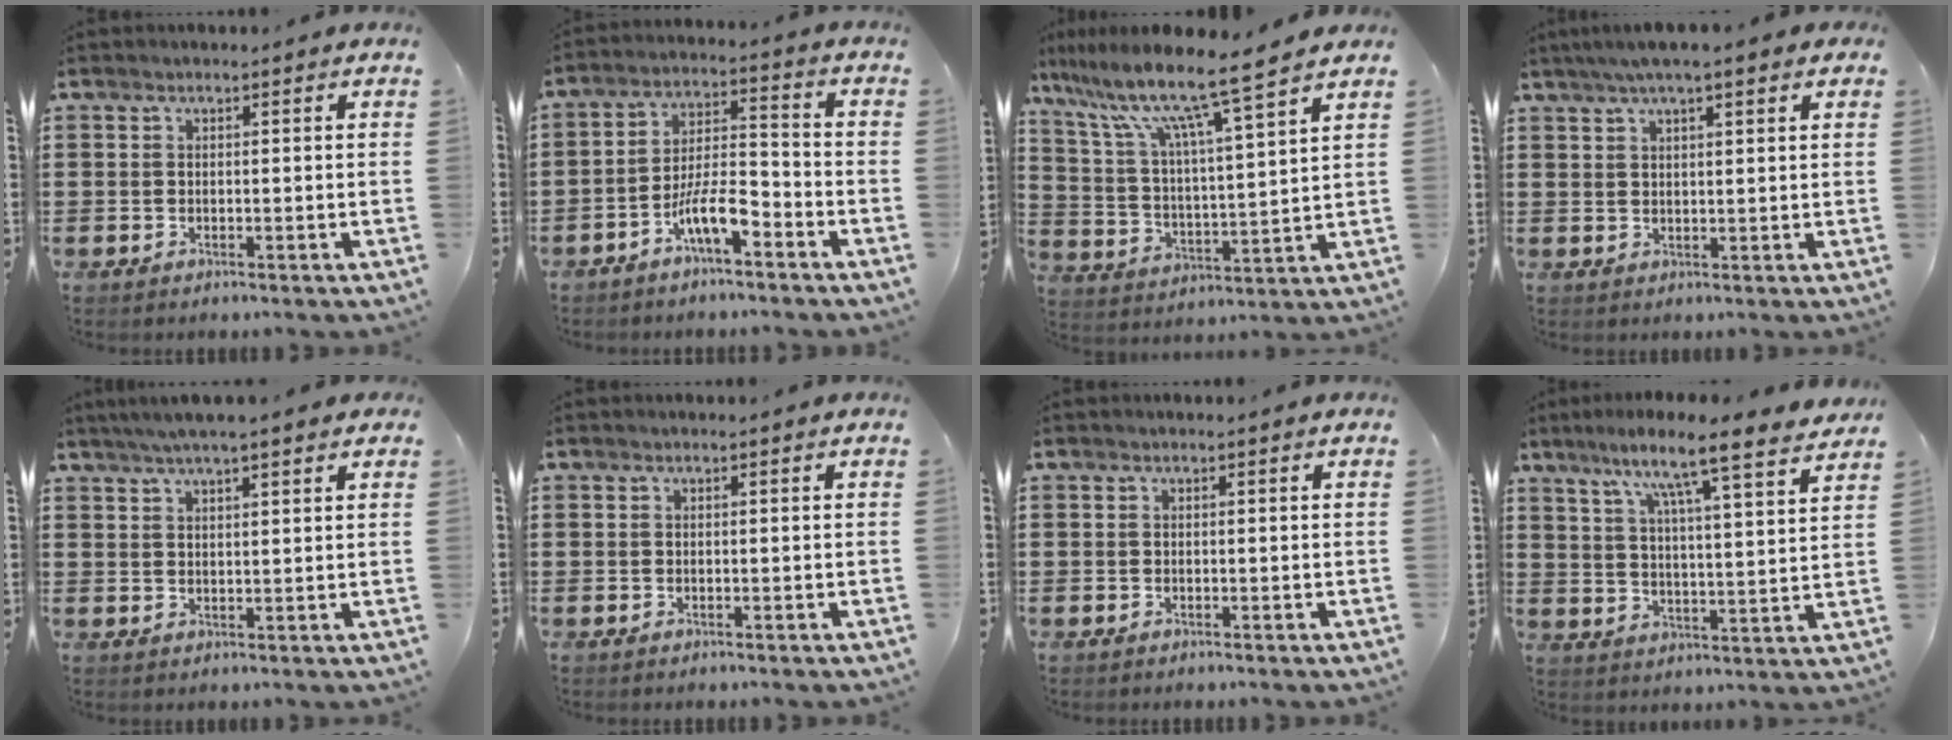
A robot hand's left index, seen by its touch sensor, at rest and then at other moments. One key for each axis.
{"total": 7.8, "fx": -4.9, "fy": 2.2, "fz": 5.7, "tx": -0.121, "ty": 0.004, "tz": -0.094}
{"total": 9.9, "fx": 7.9, "fy": -0.4, "fz": 5.9, "tx": -0.146, "ty": -0.051, "tz": 0.124}
{"total": 4.3, "fx": 2.8, "fy": 0.4, "fz": 3.2, "tx": -0.066, "ty": 0.004, "tz": 0.050}
{"total": 3.9, "fx": 3.0, "fy": 0.2, "fz": 2.5, "tx": -0.053, "ty": 0.002, "tz": 0.054}
{"total": 0.0}
{"total": 0.0}
{"total": 8.6, "fx": 7.1, "fy": -0.5, "fz": 4.8, "tx": -0.105, "ty": -0.051, "tz": 0.109}